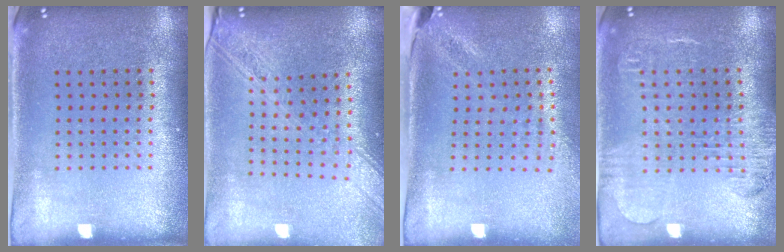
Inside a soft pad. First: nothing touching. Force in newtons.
{"total": 2.2, "press": 1.9, "slide": 1.2}
{"total": 2.0, "press": 1.6, "slide": 1.2}
{"total": 1.8, "press": 1.7, "slide": 0.7}